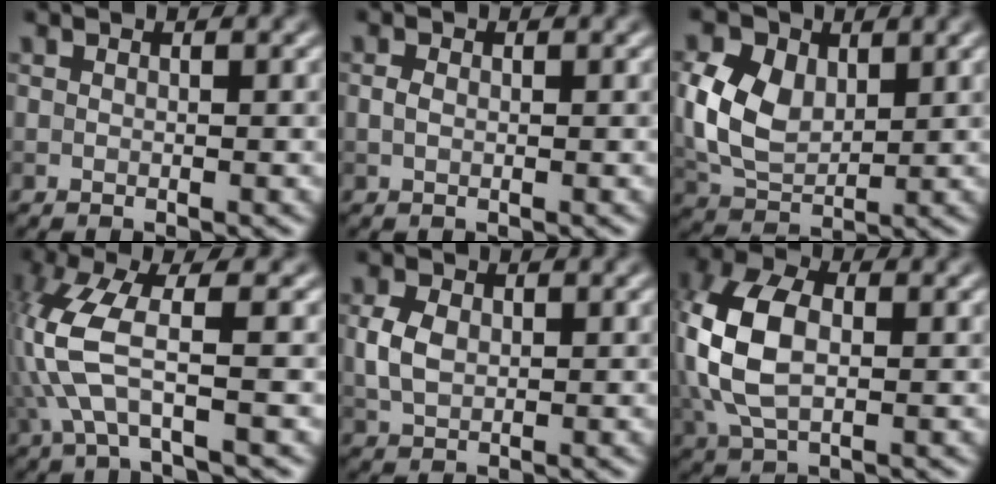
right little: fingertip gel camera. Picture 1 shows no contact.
{"total": 0.9, "force": [0.0, 0.6, 0.6], "torque": [-0.013, 0.001, 0.000]}
{"total": 6.6, "force": [1.3, 4.6, 4.5], "torque": [-0.108, 0.004, 0.022]}
{"total": 6.0, "force": [-1.0, 1.4, 5.7], "torque": [-0.149, 0.005, -0.019]}
{"total": 2.9, "force": [0.3, 2.1, 2.0], "torque": [-0.048, 0.002, 0.005]}
{"total": 8.3, "force": [0.4, 5.3, 6.4], "torque": [-0.166, 0.006, 0.003]}